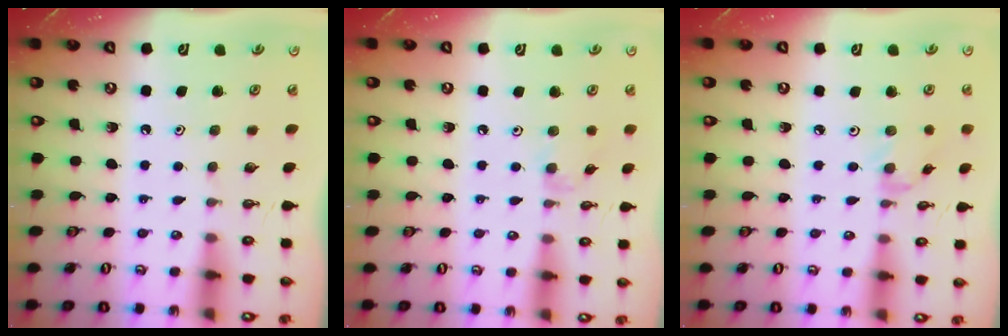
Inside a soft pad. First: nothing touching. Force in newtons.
{"total": 3.3, "press": 3.3, "slide": 0.5}
{"total": 2.4, "press": 2.4, "slide": 0.3}